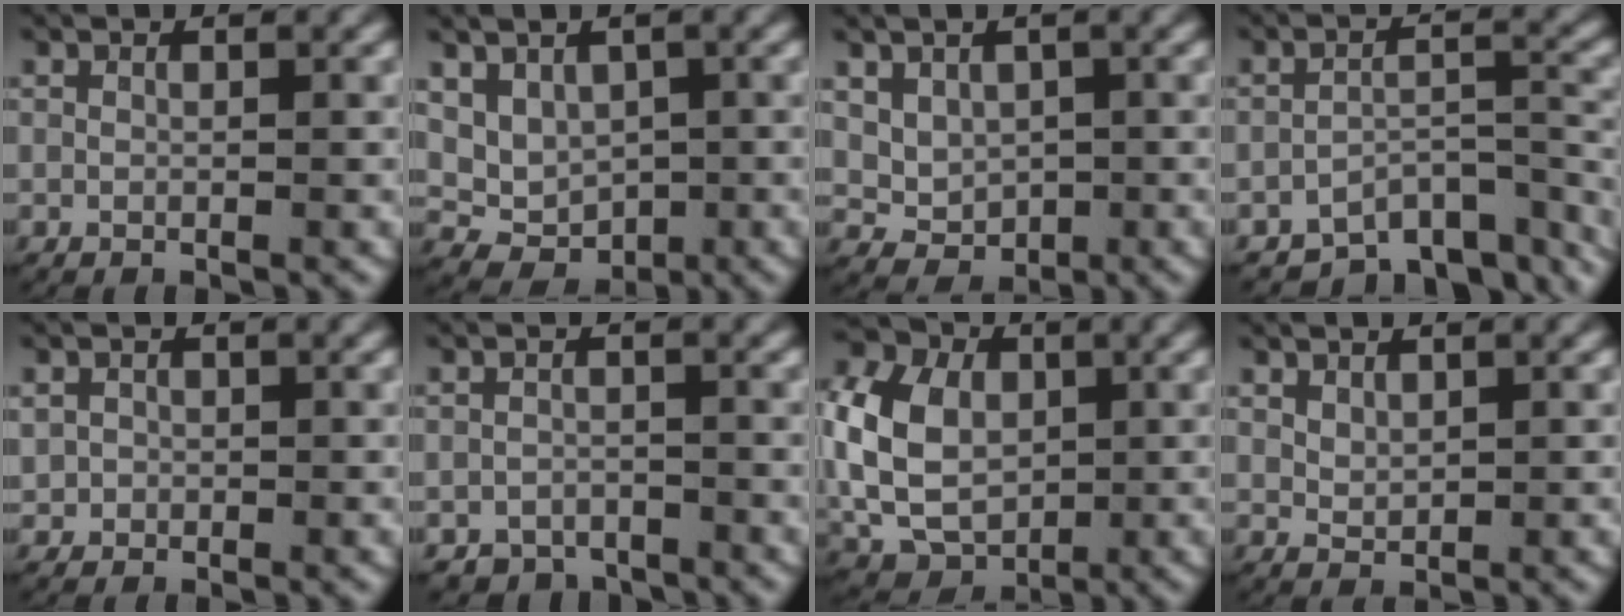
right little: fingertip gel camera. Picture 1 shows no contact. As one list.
[{"total": 7.1, "force": [-2.1, 6.1, 2.8], "torque": [-0.069, -0.038, -0.026]}, {"total": 3.7, "force": [-0.1, 3.3, 1.6], "torque": [-0.039, -0.019, 0.009]}, {"total": 7.1, "force": [-5.4, 2.5, 3.9], "torque": [-0.043, -0.006, -0.083]}, {"total": 2.3, "force": [0.1, 2.3, 0.5], "torque": [-0.023, -0.005, 0.003]}, {"total": 4.3, "force": [-3.8, 1.9, 0.0], "torque": [0.018, -0.011, -0.067]}, {"total": 10.4, "force": [-0.9, 8.6, 5.8], "torque": [-0.149, -0.037, -0.003]}, {"total": 1.4, "force": [1.0, 0.8, 0.6], "torque": [-0.013, -0.004, 0.027]}]